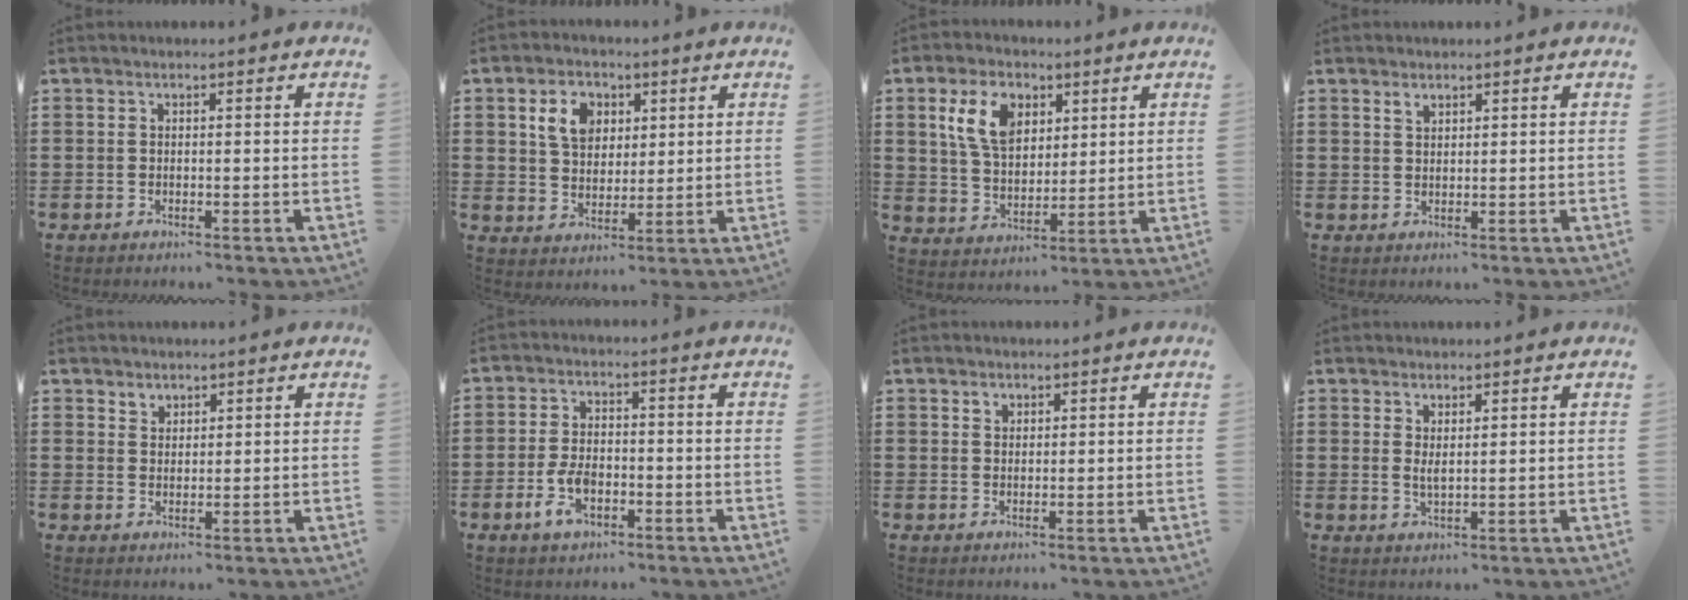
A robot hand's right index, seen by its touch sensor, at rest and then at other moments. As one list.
[{"total": 6.1, "force": [2.4, 4.5, 3.3], "torque": [-0.068, 0.012, 0.039]}, {"total": 8.3, "force": [3.6, 5.3, 5.2], "torque": [-0.107, 0.013, 0.064]}, {"total": 1.2, "force": [1.0, 0.6, 0.3], "torque": [-0.010, 0.001, 0.018]}, {"total": 1.9, "force": [1.6, 1.1, -0.1], "torque": [-0.003, 0.004, 0.032]}, {"total": 5.2, "force": [-2.0, 2.8, 3.9], "torque": [-0.094, -0.001, -0.043]}, {"total": 1.1, "force": [0.8, 0.8, 0.2], "torque": [-0.007, 0.000, 0.016]}, {"total": 1.9, "force": [1.0, 0.5, 1.5], "torque": [-0.031, 0.000, 0.018]}]